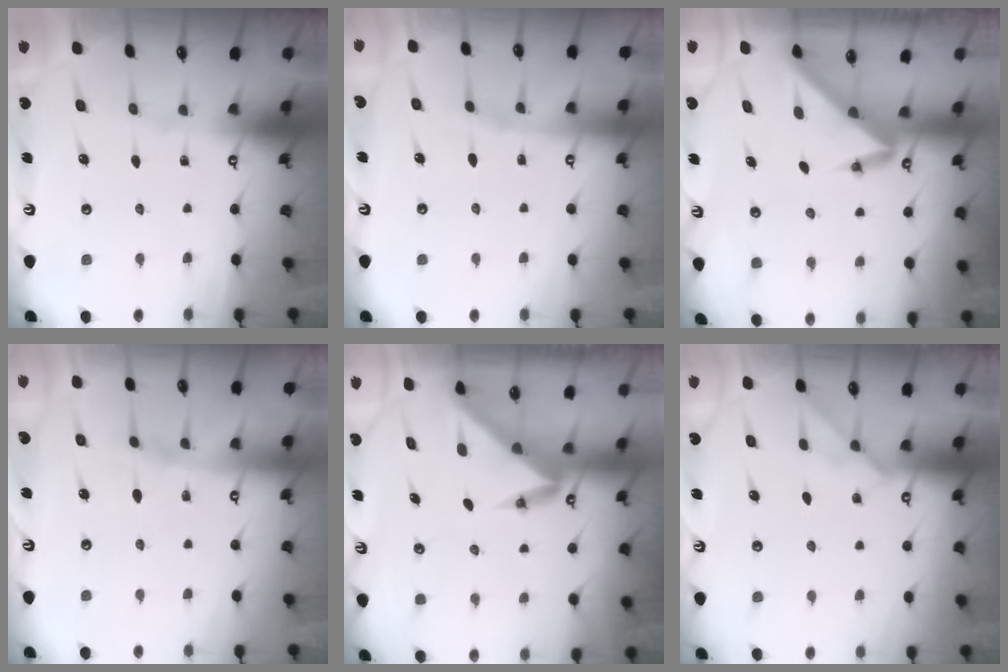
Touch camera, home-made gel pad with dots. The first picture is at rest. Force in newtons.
{"total": 4.0, "press": 3.9, "slide": 0.7}
{"total": 3.2, "press": 3.2, "slide": 0.0}
{"total": 6.6, "press": 6.6, "slide": 0.6}
{"total": 3.8, "press": 3.8, "slide": 0.2}
{"total": 4.0, "press": 3.9, "slide": 0.7}